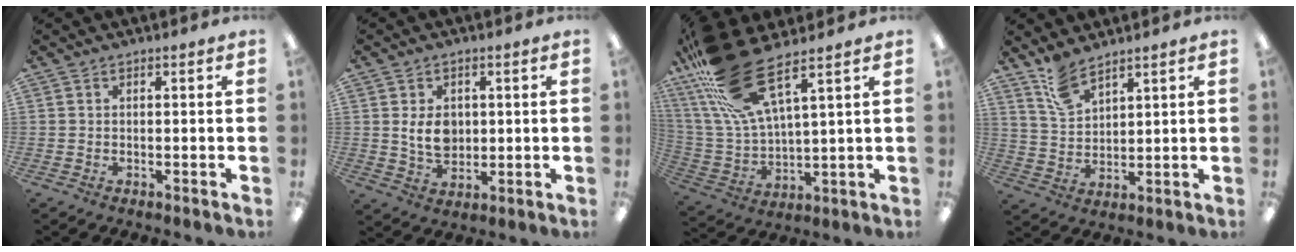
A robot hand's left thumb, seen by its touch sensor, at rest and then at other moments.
{"total": 6.5, "force": [1.1, 4.8, 4.3], "torque": [-0.079, 0.000, 0.020]}
{"total": 18.7, "force": [12.6, 5.3, 12.8], "torque": [-0.282, -0.065, 0.221]}
{"total": 7.4, "force": [6.0, 2.9, 3.2], "torque": [-0.079, -0.024, 0.116]}